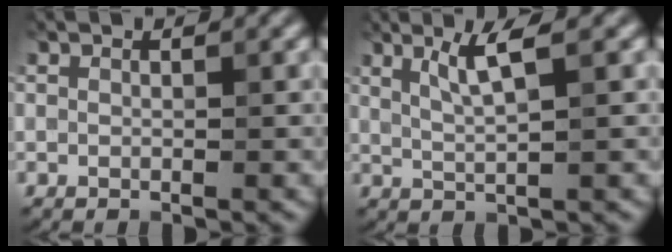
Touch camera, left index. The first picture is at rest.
{"total": 2.9, "force": [1.2, 0.4, 2.6], "torque": [-0.052, -0.001, 0.027]}